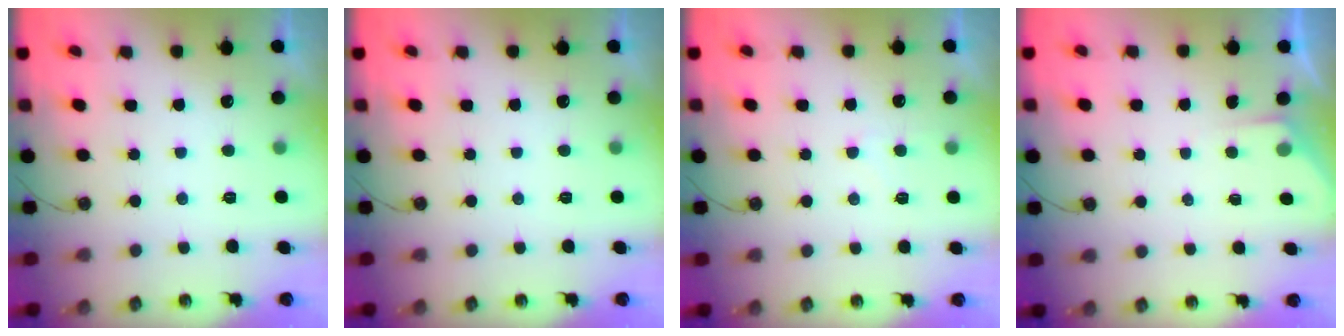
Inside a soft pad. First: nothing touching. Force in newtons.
{"total": 0.0}
{"total": 5.2, "press": 5.1, "slide": 0.7}
{"total": 3.1, "press": 3.1, "slide": 0.4}